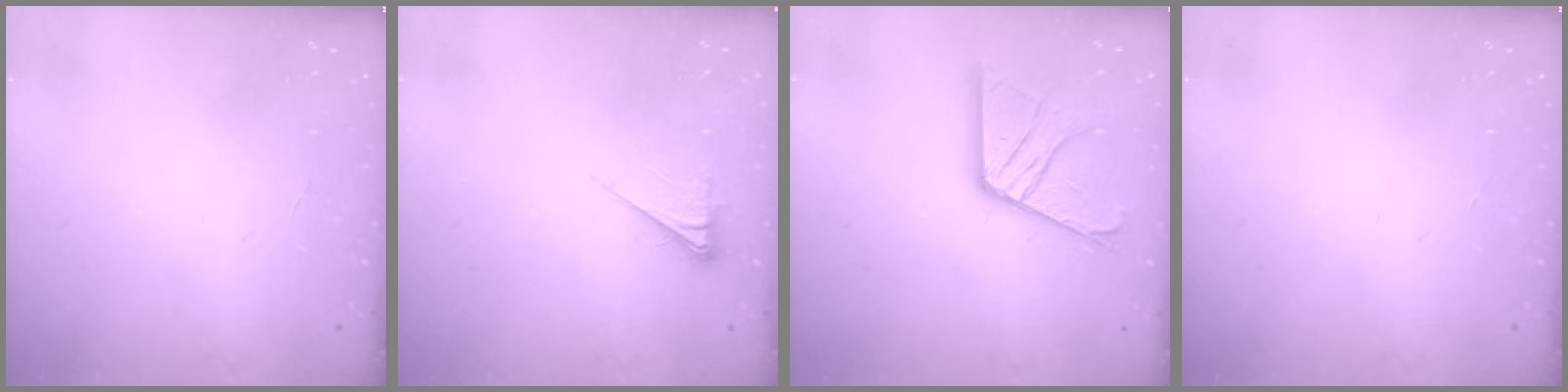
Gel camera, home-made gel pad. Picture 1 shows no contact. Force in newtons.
{"total": 3.8, "press": 3.7, "slide": 0.7}
{"total": 15.3, "press": 15.2, "slide": 1.5}
{"total": 0.0}